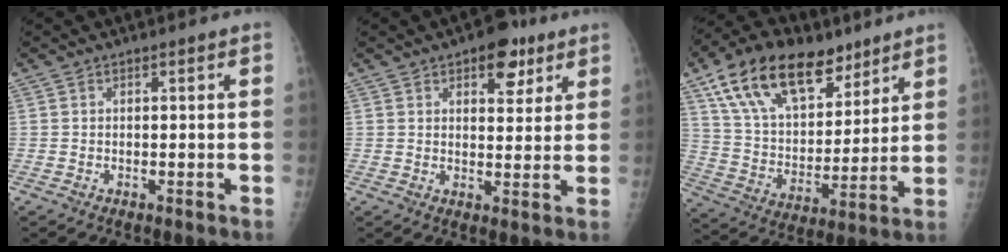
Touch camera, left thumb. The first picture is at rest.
{"total": 7.7, "force": [4.4, 4.2, 4.8], "torque": [-0.032, -0.016, 0.055]}
{"total": 22.3, "force": [13.6, 12.1, 12.8], "torque": [-0.193, -0.031, 0.245]}